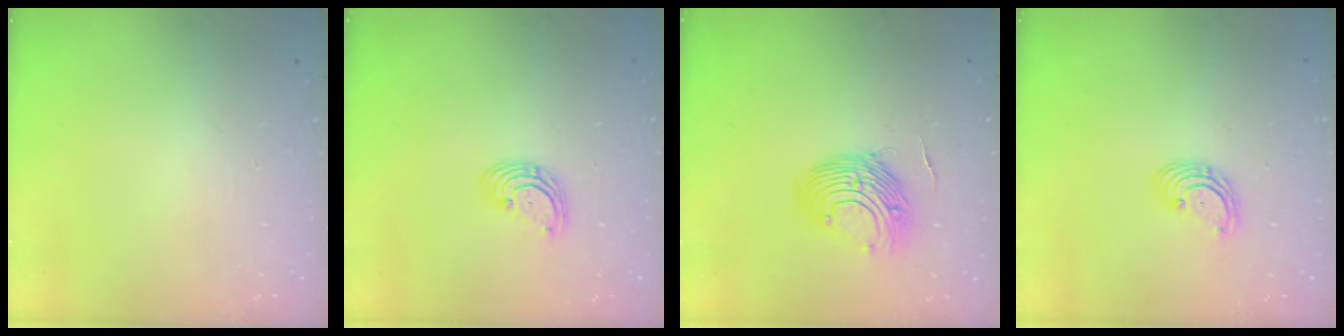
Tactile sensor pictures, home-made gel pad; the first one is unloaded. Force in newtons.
{"total": 2.8, "press": 2.8, "slide": 0.2}
{"total": 13.4, "press": 13.4, "slide": 0.8}
{"total": 2.7, "press": 2.7, "slide": 0.3}